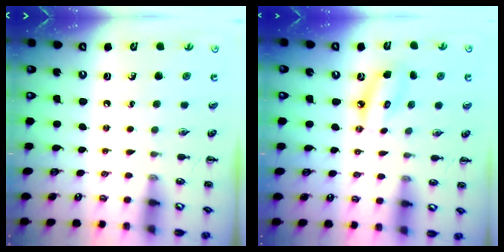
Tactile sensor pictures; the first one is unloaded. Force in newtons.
{"total": 7.2, "press": 7.0, "slide": 1.8}